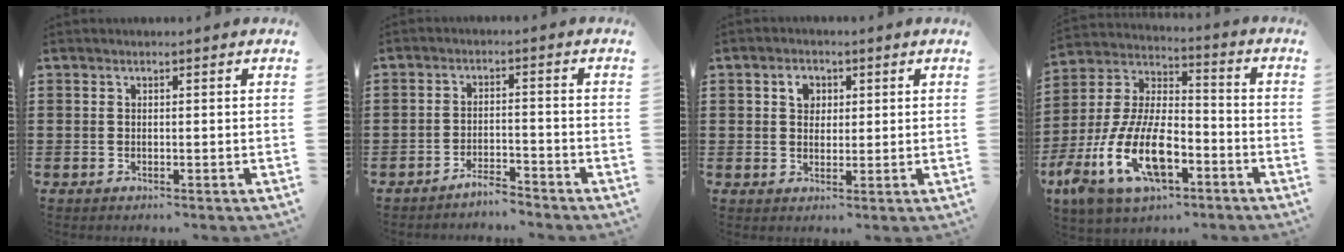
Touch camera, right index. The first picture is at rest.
{"total": 3.3, "force": [-3.3, 0.2, 0.3], "torque": [-0.010, 0.002, -0.068]}
{"total": 3.1, "force": [1.1, 2.3, 1.8], "torque": [-0.044, 0.011, 0.018]}
{"total": 14.9, "force": [-6.8, 7.0, 11.2], "torque": [-0.257, 0.004, -0.128]}